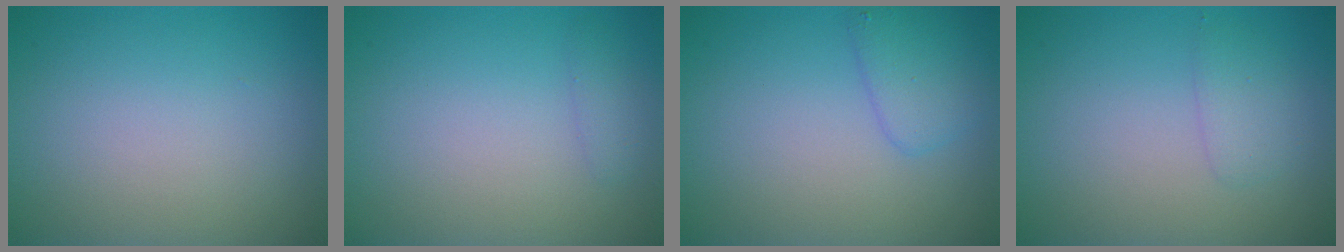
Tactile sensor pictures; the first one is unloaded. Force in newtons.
{"total": 0.8, "press": 0.8, "slide": 0.0}
{"total": 2.4, "press": 2.4, "slide": 0.1}
{"total": 1.5, "press": 1.5, "slide": 0.1}